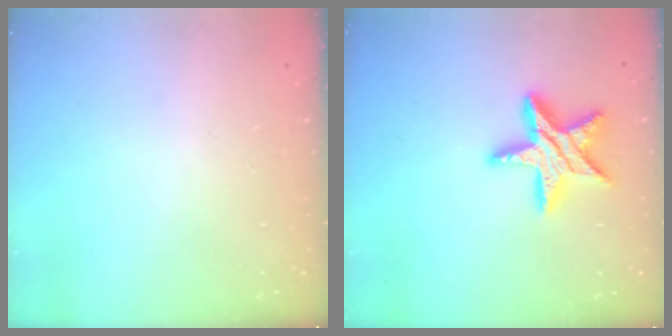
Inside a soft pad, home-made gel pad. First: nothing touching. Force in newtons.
{"total": 14.2, "press": 14.2, "slide": 1.0}